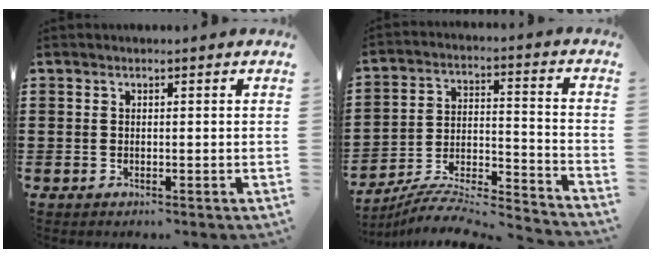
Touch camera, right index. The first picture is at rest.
{"total": 6.3, "force": [-5.9, 1.0, 2.2], "torque": [-0.047, -0.009, -0.121]}